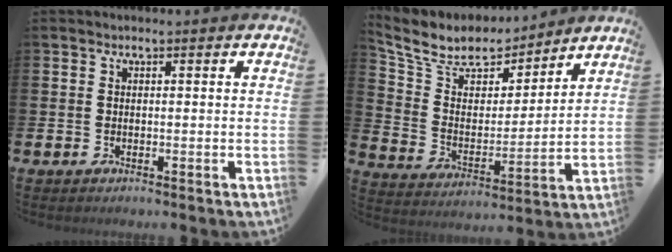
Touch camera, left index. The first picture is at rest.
{"total": 8.7, "force": [7.9, 3.3, 1.5], "torque": [-0.078, -0.054, 0.141]}